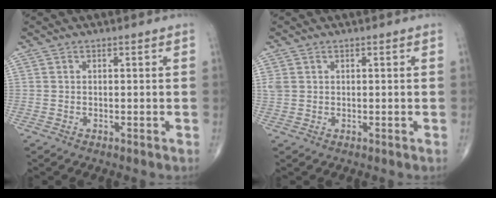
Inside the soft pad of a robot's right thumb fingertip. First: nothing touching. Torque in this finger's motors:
{"motor_torque": [0.05, -0.12, 0.23, 0.42, 0.04]}